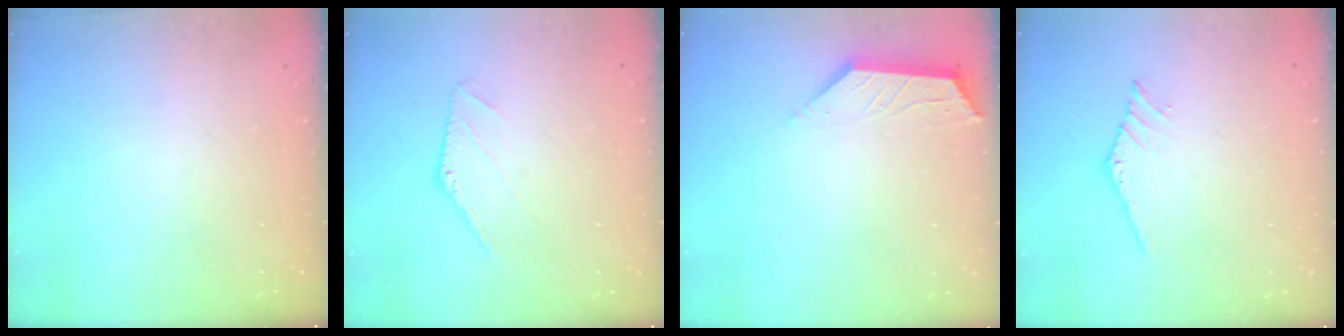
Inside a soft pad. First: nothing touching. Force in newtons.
{"total": 0.9, "press": 0.9, "slide": 0.2}
{"total": 2.9, "press": 2.9, "slide": 0.5}
{"total": 0.0}